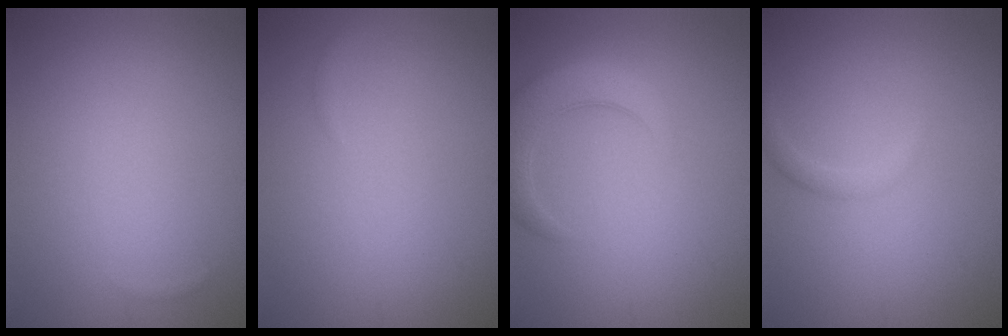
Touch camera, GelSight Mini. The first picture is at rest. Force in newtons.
{"total": 0.9, "press": 0.9, "slide": 0.1}
{"total": 4.4, "press": 4.4, "slide": 0.4}
{"total": 1.0, "press": 1.0, "slide": 0.1}